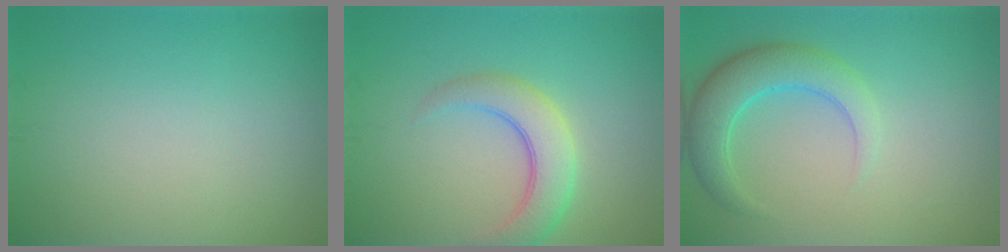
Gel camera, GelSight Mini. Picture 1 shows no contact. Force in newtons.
{"total": 4.5, "press": 4.5, "slide": 0.3}
{"total": 4.6, "press": 4.6, "slide": 0.2}